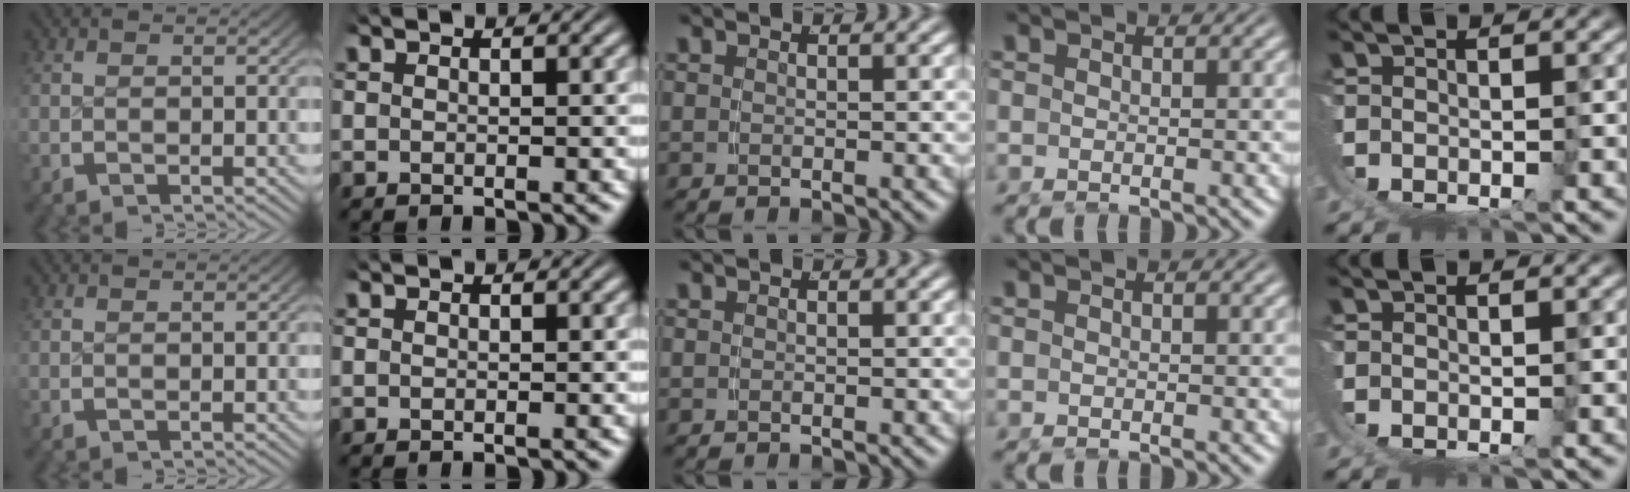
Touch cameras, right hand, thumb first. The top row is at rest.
{}